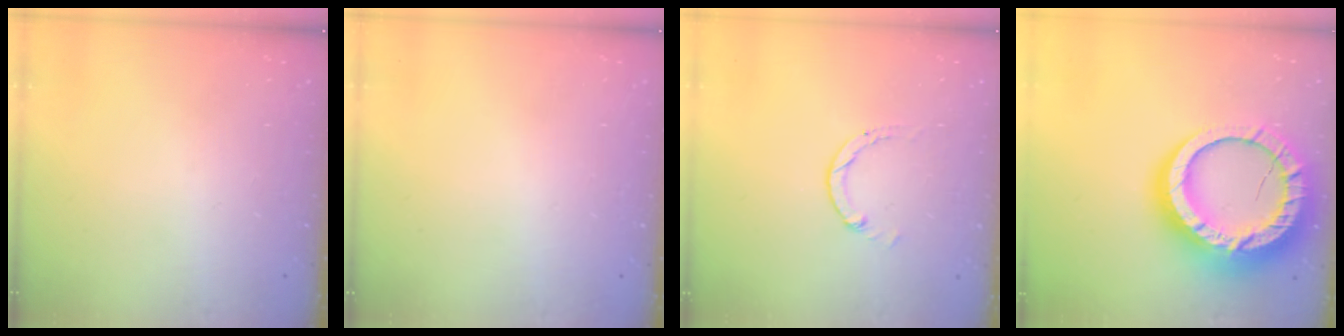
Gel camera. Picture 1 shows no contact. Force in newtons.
{"total": 2.6, "press": 2.6, "slide": 0.2}
{"total": 1.3, "press": 1.2, "slide": 0.2}
{"total": 25.5, "press": 25.4, "slide": 2.4}